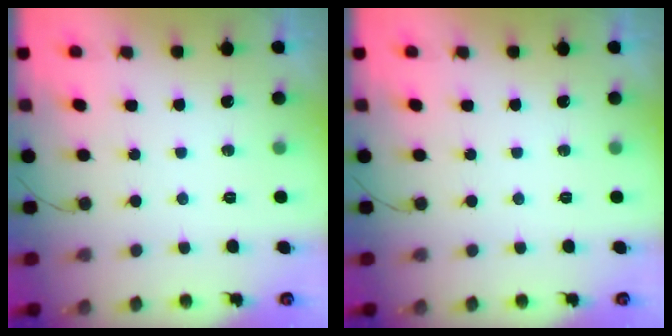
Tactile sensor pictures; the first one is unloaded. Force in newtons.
{"total": 0.0}